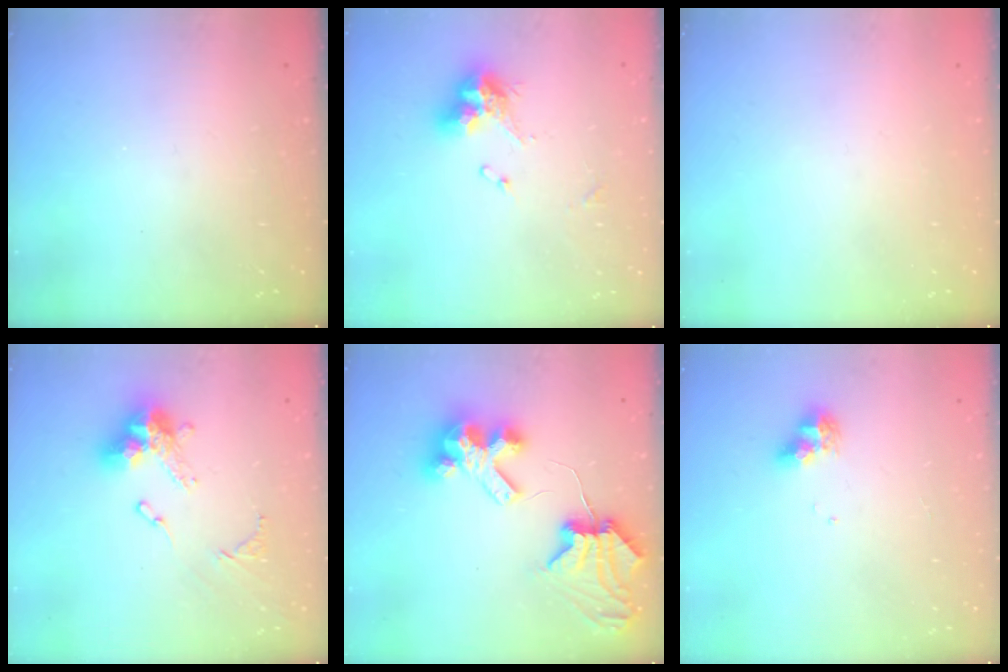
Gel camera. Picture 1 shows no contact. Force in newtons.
{"total": 9.9, "press": 9.8, "slide": 1.1}
{"total": 0.0}
{"total": 13.8, "press": 13.7, "slide": 1.4}
{"total": 8.3, "press": 8.2, "slide": 1.1}
{"total": 8.8, "press": 8.7, "slide": 0.9}